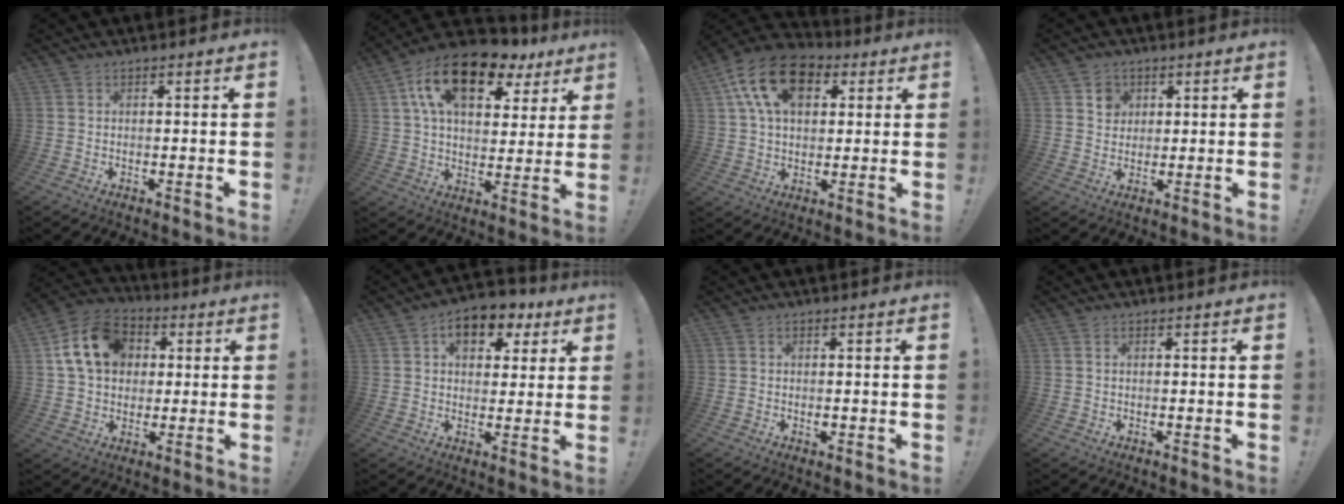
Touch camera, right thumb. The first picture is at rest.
{"total": 18.0, "force": [9.4, 9.3, 12.3], "torque": [-0.201, -0.044, 0.161]}
{"total": 17.1, "force": [7.1, 11.0, 11.1], "torque": [-0.190, -0.016, 0.130]}
{"total": 4.7, "force": [2.1, 4.1, 0.9], "torque": [0.006, -0.015, 0.035]}
{"total": 16.3, "force": [4.6, 12.7, 9.1], "torque": [-0.144, 0.001, 0.094]}
{"total": 10.1, "force": [4.9, 6.5, 5.9], "torque": [-0.077, -0.022, 0.088]}
{"total": 0.5, "force": [-0.1, 0.4, 0.2], "torque": [0.005, -0.002, -0.004]}
{"total": 0.0}